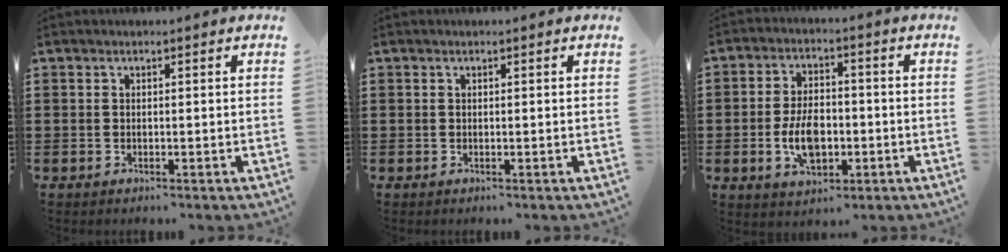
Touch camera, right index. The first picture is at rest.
{"total": 0.0}
{"total": 7.4, "force": [-1.6, 4.4, 5.7], "torque": [-0.112, 0.004, -0.033]}